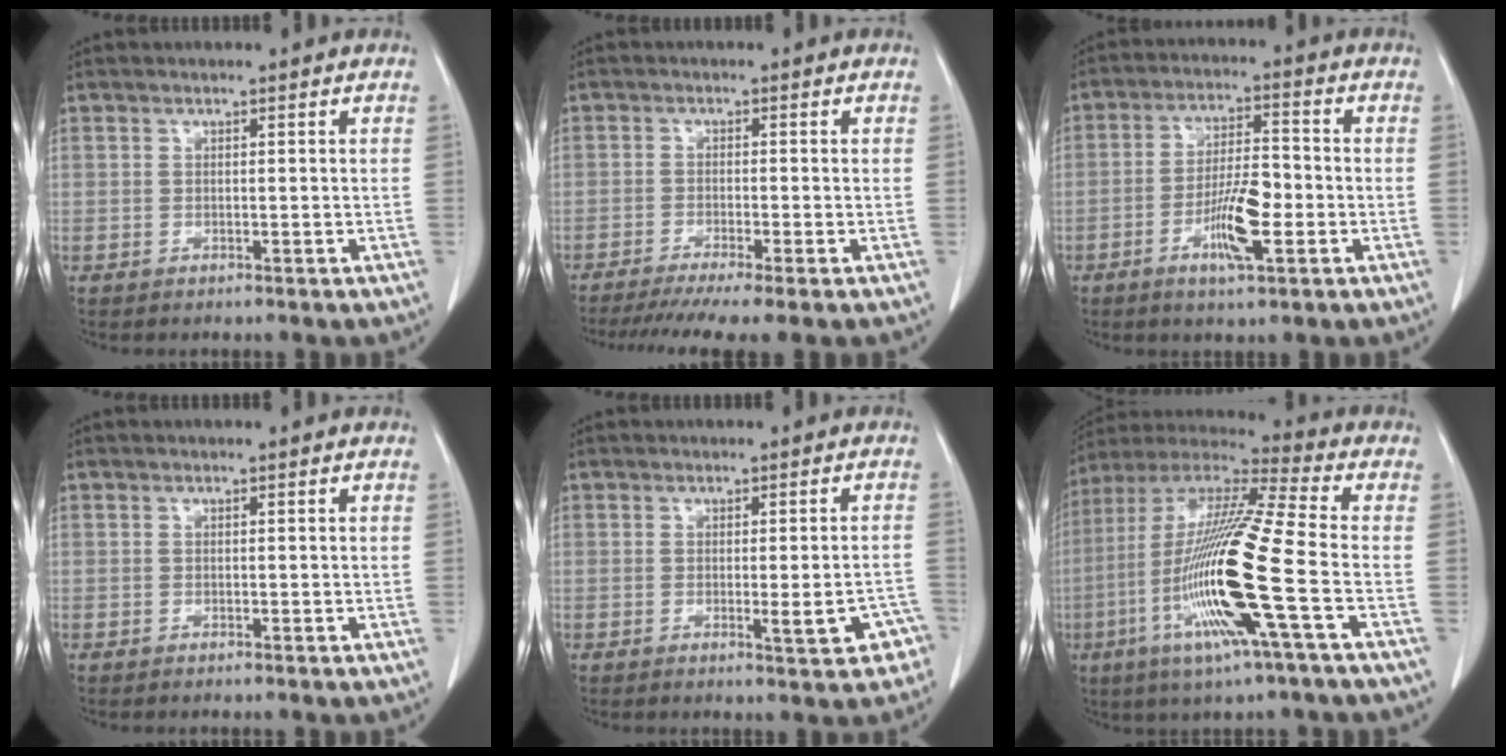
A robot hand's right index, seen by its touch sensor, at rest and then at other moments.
{"total": 8.6, "force": [-6.7, -0.4, 5.4], "torque": [-0.079, -0.018, -0.104]}
{"total": 8.6, "force": [-2.9, 1.8, 7.9], "torque": [-0.148, 0.000, -0.051]}
{"total": 0.0}
{"total": 4.9, "force": [-1.9, 1.1, 4.4], "torque": [-0.043, 0.002, -0.022]}
{"total": 20.2, "force": [-5.6, -0.2, 19.5], "torque": [-0.408, -0.023, -0.119]}